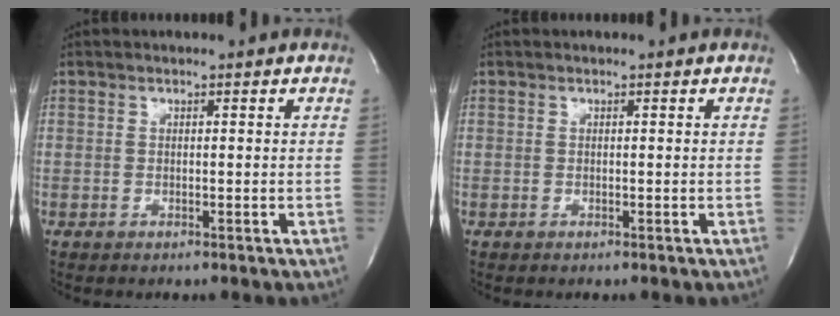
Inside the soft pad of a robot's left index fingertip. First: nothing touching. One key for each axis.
{"total": 0.0}